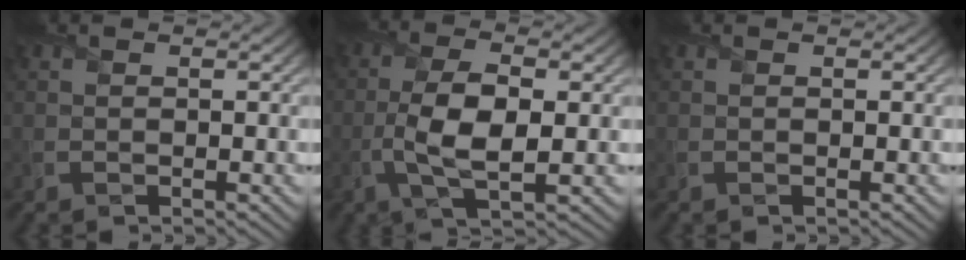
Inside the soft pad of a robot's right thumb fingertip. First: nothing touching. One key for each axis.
{"total": 7.2, "fx": -1.1, "fy": 2.8, "fz": 6.5, "tx": -0.143, "ty": 0.000, "tz": -0.022}
{"total": 0.0}